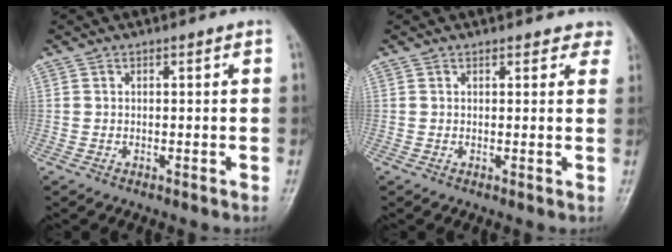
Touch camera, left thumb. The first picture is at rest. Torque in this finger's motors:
{"motor_torque": [-0.29, 0.35, 0.11, 0.15, -0.02]}